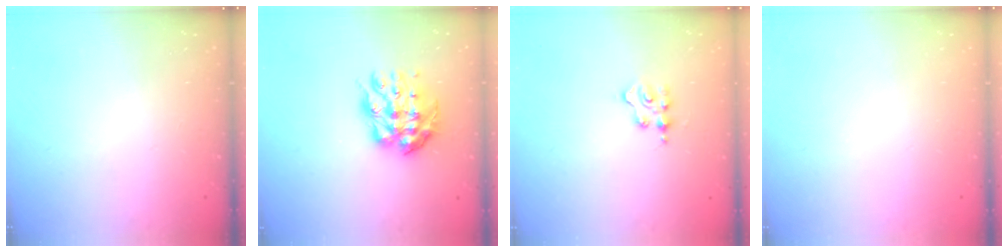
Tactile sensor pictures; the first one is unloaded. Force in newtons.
{"total": 11.4, "press": 11.3, "slide": 1.1}
{"total": 2.3, "press": 2.3, "slide": 0.3}
{"total": 0.0}